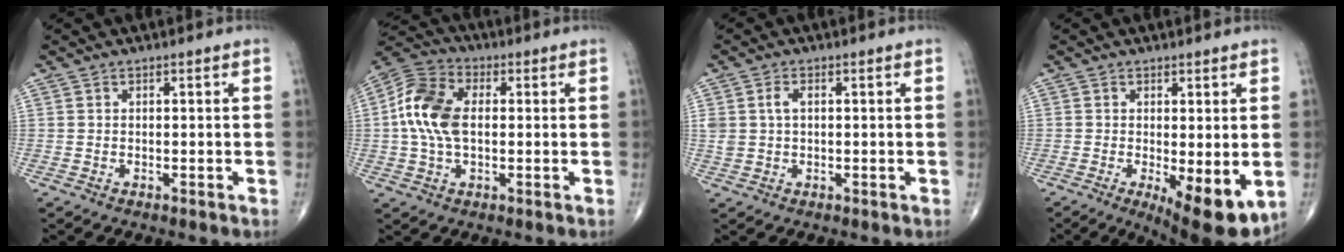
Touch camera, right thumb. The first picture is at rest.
{"total": 11.6, "force": [0.6, 7.0, 9.3], "torque": [-0.194, 0.022, 0.004]}
{"total": 3.1, "force": [0.6, 2.0, 2.3], "torque": [-0.052, 0.005, 0.015]}
{"total": 10.0, "force": [-2.4, 3.3, 9.1], "torque": [-0.126, -0.025, -0.027]}